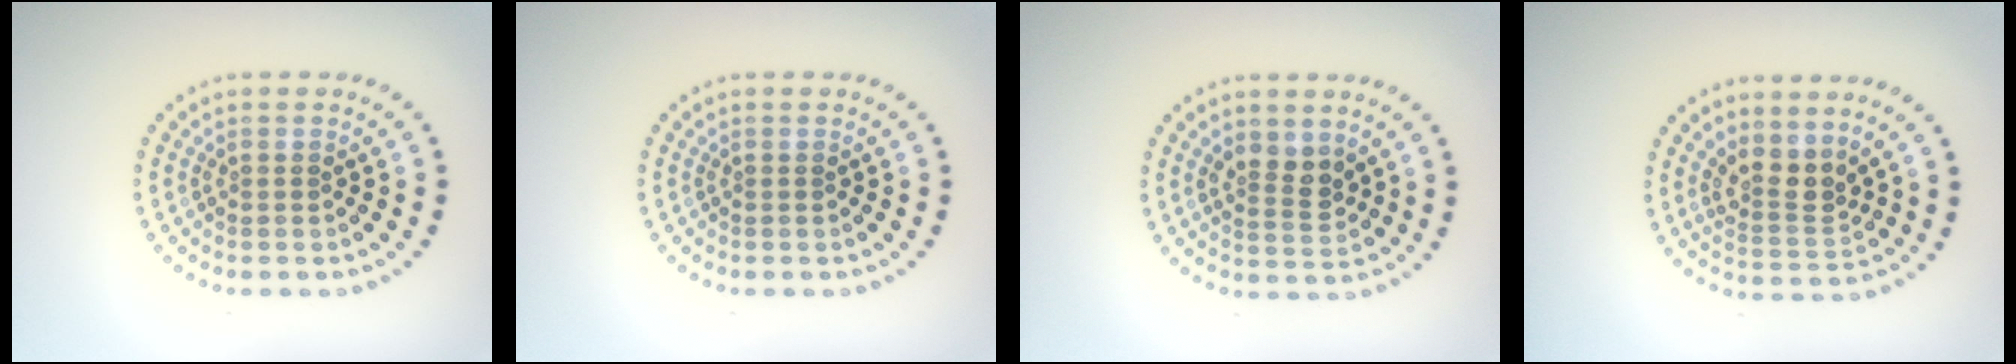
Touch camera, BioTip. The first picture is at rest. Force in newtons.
{"total": 0.0}
{"total": 2.6, "press": 2.4, "slide": 0.9}
{"total": 2.9, "press": 2.3, "slide": 1.7}